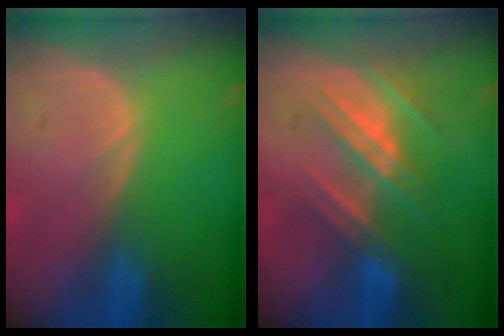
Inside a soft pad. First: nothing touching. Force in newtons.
{"total": 7.8, "press": 7.2, "slide": 2.9}